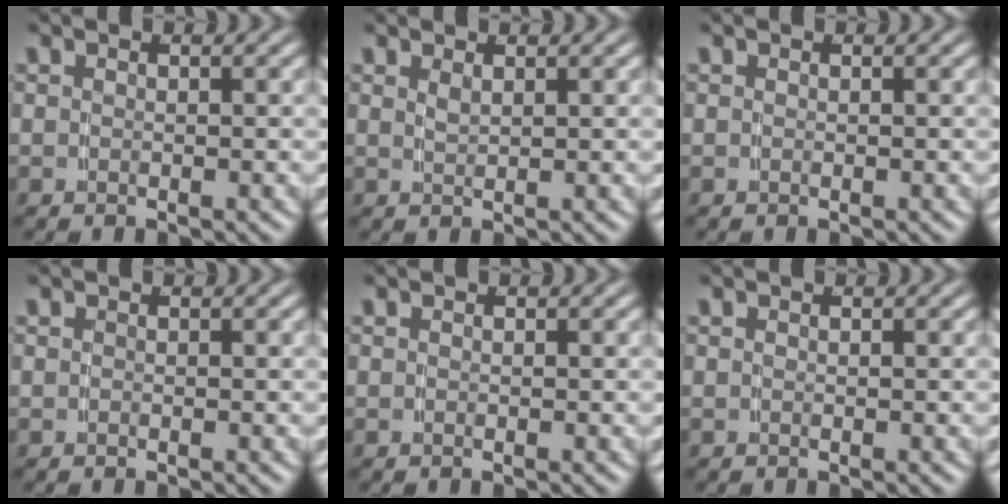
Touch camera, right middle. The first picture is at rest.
{"total": 1.1, "force": [0.7, -0.8, 0.4], "torque": [-0.005, -0.006, 0.022]}
{"total": 0.0}
{"total": 0.0}
{"total": 0.0}
{"total": 0.0}